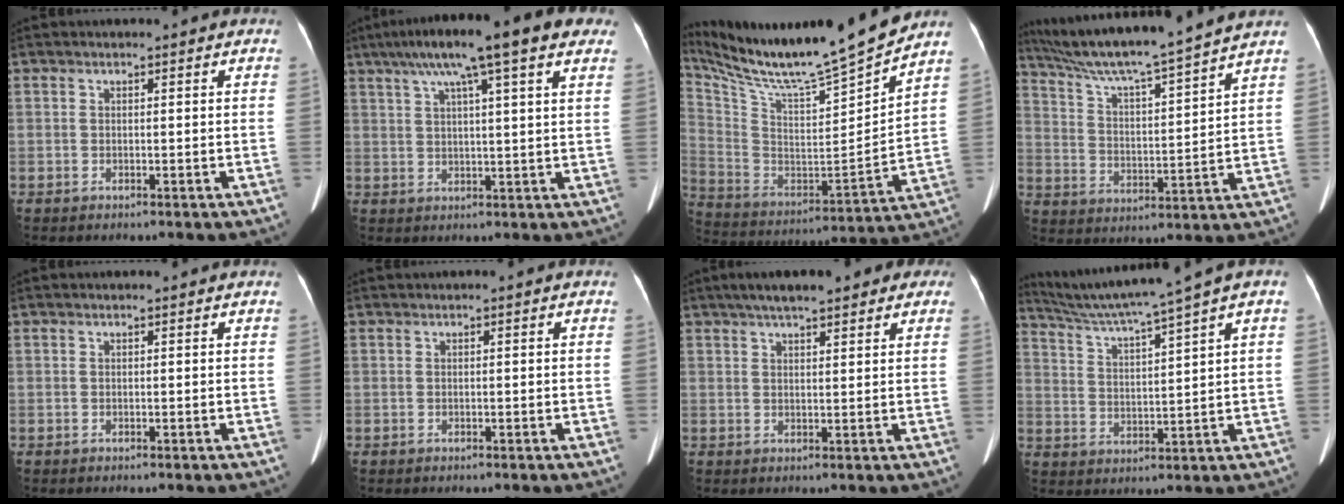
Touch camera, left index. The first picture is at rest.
{"total": 16.5, "force": [10.5, 1.5, 12.6], "torque": [-0.205, 0.054, 0.147]}
{"total": 23.0, "force": [20.6, 0.2, 10.1], "torque": [-0.209, -0.057, 0.341]}
{"total": 17.0, "force": [14.9, -1.6, 8.0], "torque": [-0.146, -0.004, 0.239]}
{"total": 0.0}
{"total": 0.0}
{"total": 8.4, "force": [6.1, 2.7, 5.1], "torque": [-0.065, 0.031, 0.084]}
{"total": 10.7, "force": [8.5, -2.3, 6.2], "torque": [-0.111, 0.007, 0.151]}